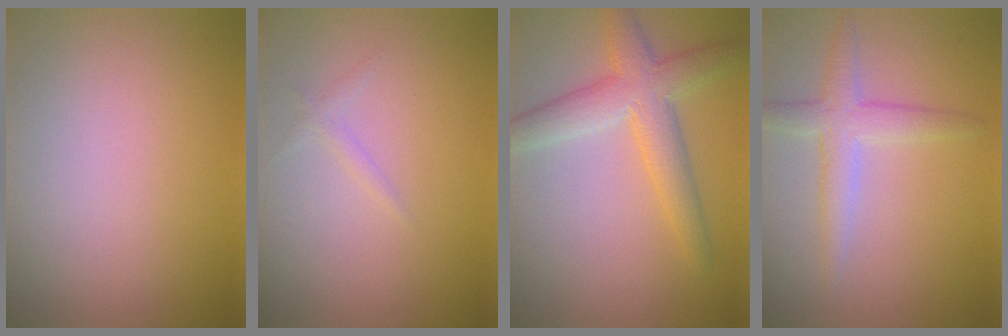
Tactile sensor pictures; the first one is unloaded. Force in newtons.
{"total": 0.7, "press": 0.7, "slide": 0.1}
{"total": 4.8, "press": 4.8, "slide": 0.2}
{"total": 3.0, "press": 3.0, "slide": 0.1}